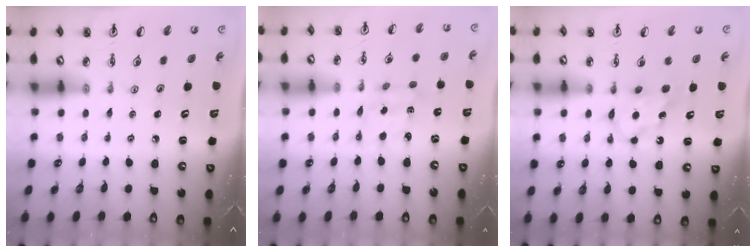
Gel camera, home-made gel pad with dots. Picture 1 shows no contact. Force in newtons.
{"total": 2.1, "press": 2.0, "slide": 0.8}
{"total": 6.7, "press": 6.7, "slide": 0.3}